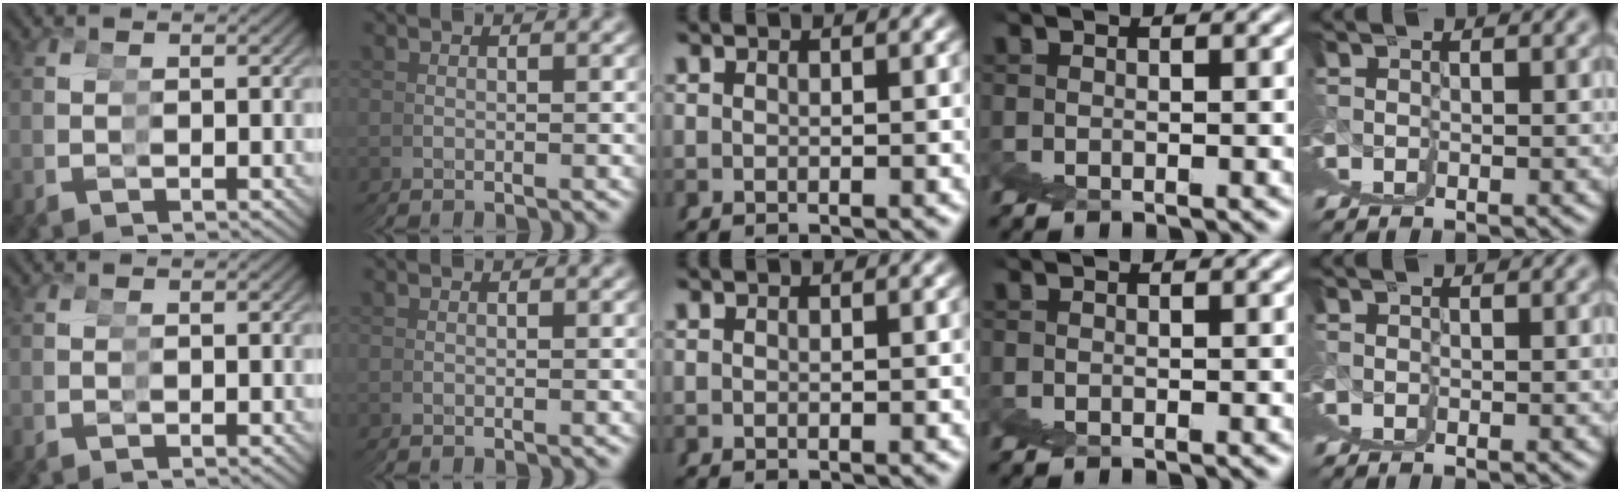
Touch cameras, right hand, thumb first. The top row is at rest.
{}